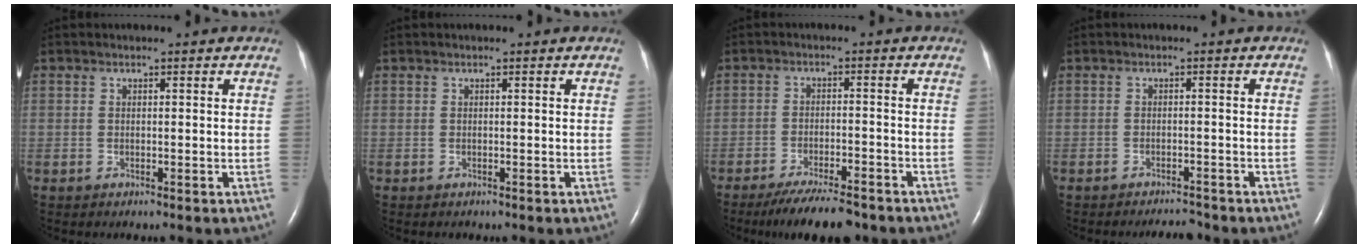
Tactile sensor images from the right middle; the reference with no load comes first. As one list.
[{"total": 0.0}, {"total": 9.7, "force": [-8.2, 1.5, 5.0], "torque": [-0.077, -0.019, -0.130]}, {"total": 2.5, "force": [-2.5, 0.3, 0.4], "torque": [-0.008, -0.008, -0.037]}]